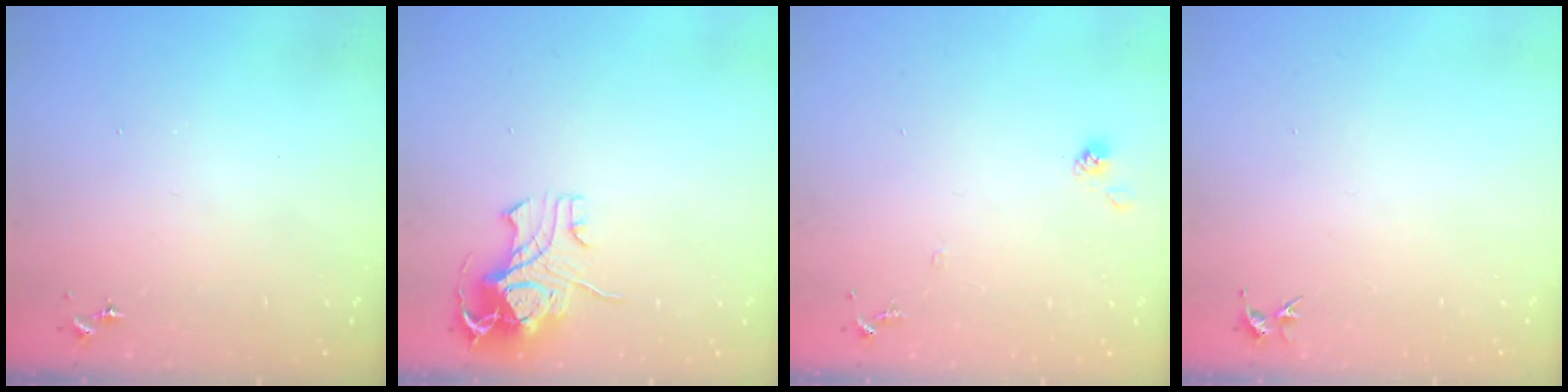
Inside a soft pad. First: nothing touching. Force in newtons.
{"total": 10.7, "press": 10.6, "slide": 1.4}
{"total": 7.3, "press": 7.3, "slide": 0.4}
{"total": 3.4, "press": 3.4, "slide": 0.4}